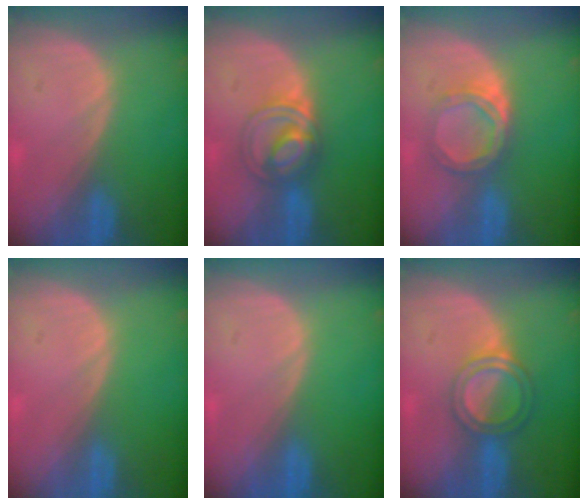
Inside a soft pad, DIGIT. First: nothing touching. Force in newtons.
{"total": 5.8, "press": 5.7, "slide": 1.2}
{"total": 4.8, "press": 4.6, "slide": 1.3}
{"total": 0.0}
{"total": 0.0}
{"total": 5.1, "press": 4.6, "slide": 2.1}